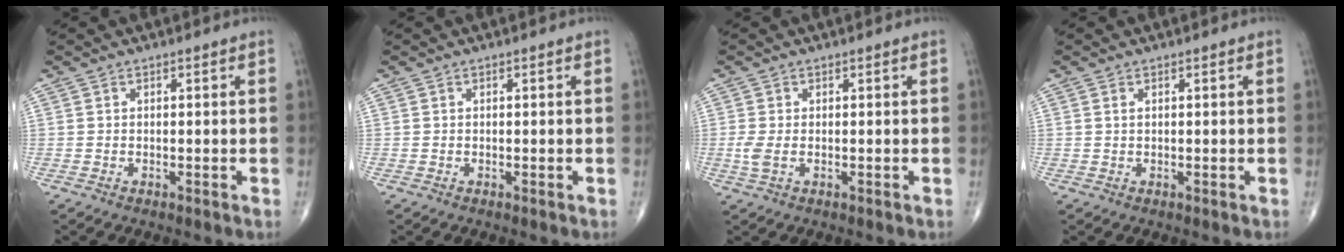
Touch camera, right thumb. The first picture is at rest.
{"total": 0.0}
{"total": 2.4, "force": [-0.2, 1.3, 2.0], "torque": [-0.059, -0.003, -0.003]}
{"total": 0.6, "force": [0.3, 0.2, 0.4], "torque": [-0.010, 0.005, 0.007]}